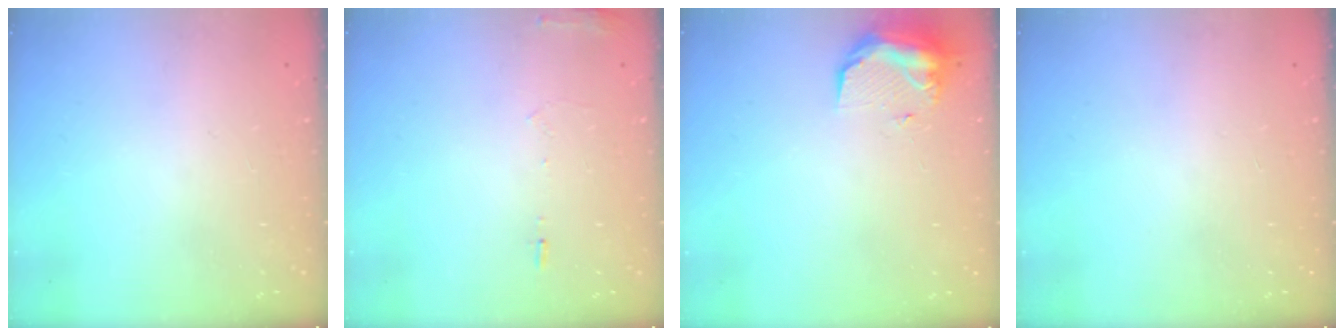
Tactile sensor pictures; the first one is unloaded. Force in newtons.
{"total": 6.4, "press": 6.2, "slide": 1.5}
{"total": 9.7, "press": 9.6, "slide": 0.9}
{"total": 0.0}